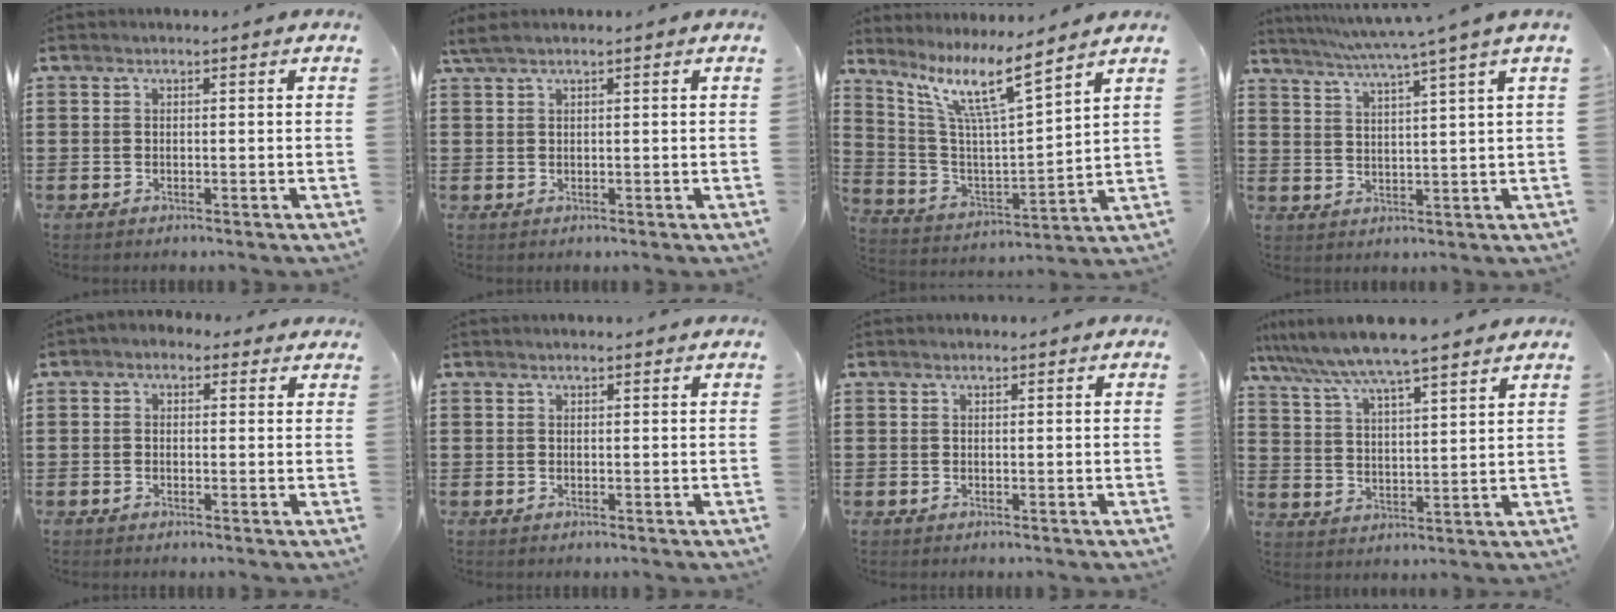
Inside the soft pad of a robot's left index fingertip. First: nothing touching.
{"total": 1.6, "force": [1.0, 0.0, 1.2], "torque": [-0.024, -0.001, 0.020]}
{"total": 10.6, "force": [7.5, 1.0, 7.4], "torque": [-0.168, -0.035, 0.125]}
{"total": 4.5, "force": [3.5, -1.5, 2.3], "torque": [-0.056, -0.027, 0.054]}
{"total": 1.5, "force": [0.6, 1.2, 0.6], "torque": [-0.015, 0.008, 0.009]}
{"total": 0.9, "force": [0.8, 0.2, 0.4], "torque": [-0.007, 0.002, 0.015]}
{"total": 0.6, "force": [0.5, 0.3, 0.2], "torque": [-0.006, 0.003, 0.010]}
{"total": 6.7, "force": [6.1, 0.0, 2.8], "torque": [-0.080, -0.032, 0.104]}